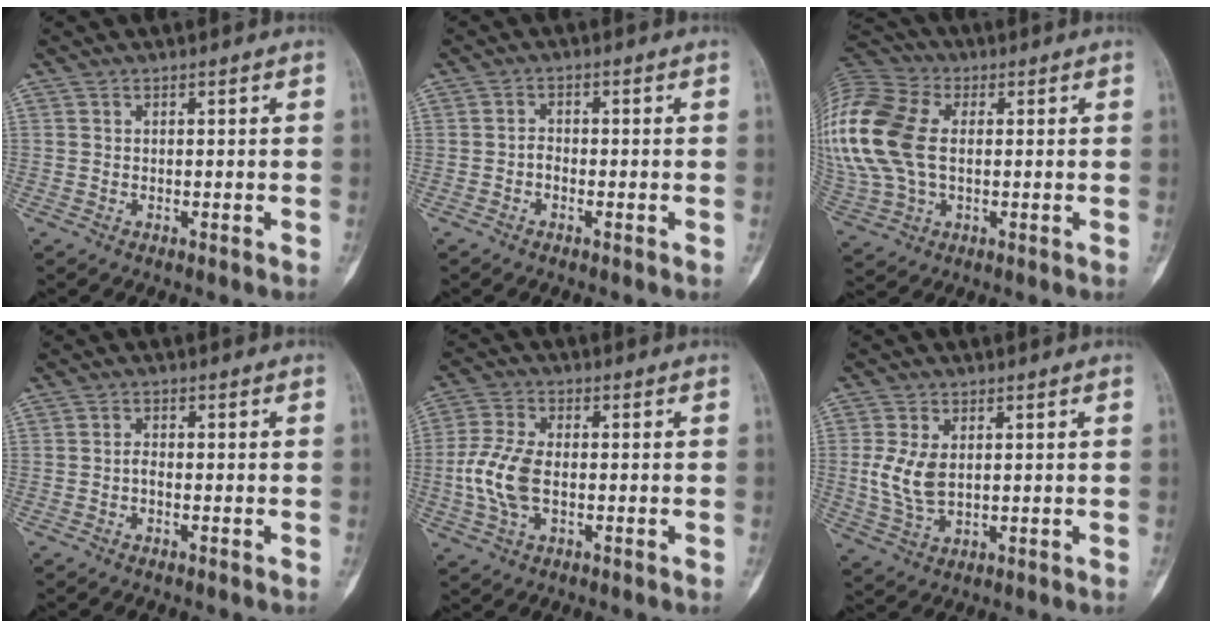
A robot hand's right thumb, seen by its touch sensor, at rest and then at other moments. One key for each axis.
{"total": 1.6, "fx": -0.7, "fy": 1.0, "fz": 1.0, "tx": -0.013, "ty": 0.007, "tz": -0.017}
{"total": 23.3, "fx": 2.2, "fy": 15.4, "fz": 17.3, "tx": -0.433, "ty": 0.018, "tz": 0.046}
{"total": 1.3, "fx": -0.5, "fy": 0.7, "fz": 1.1, "tx": -0.018, "ty": 0.003, "tz": -0.012}
{"total": 9.3, "fx": -1.2, "fy": 5.2, "fz": 7.7, "tx": -0.171, "ty": 0.010, "tz": -0.025}
{"total": 7.0, "fx": 0.7, "fy": 4.2, "fz": 5.6, "tx": -0.118, "ty": -0.004, "tz": 0.021}